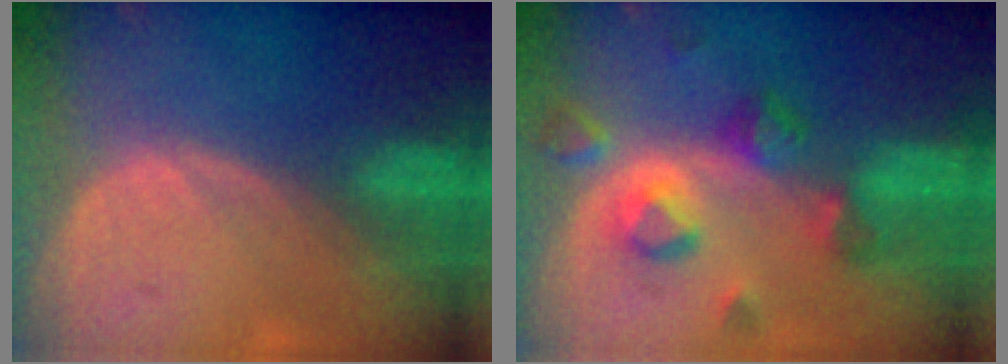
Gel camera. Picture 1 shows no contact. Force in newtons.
{"total": 7.5, "press": 7.4, "slide": 1.4}